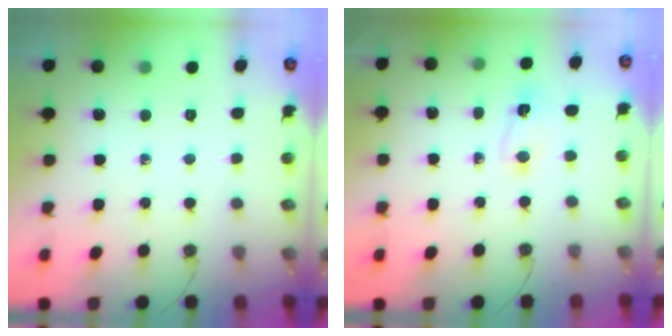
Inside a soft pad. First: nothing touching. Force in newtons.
{"total": 2.0, "press": 1.6, "slide": 1.2}